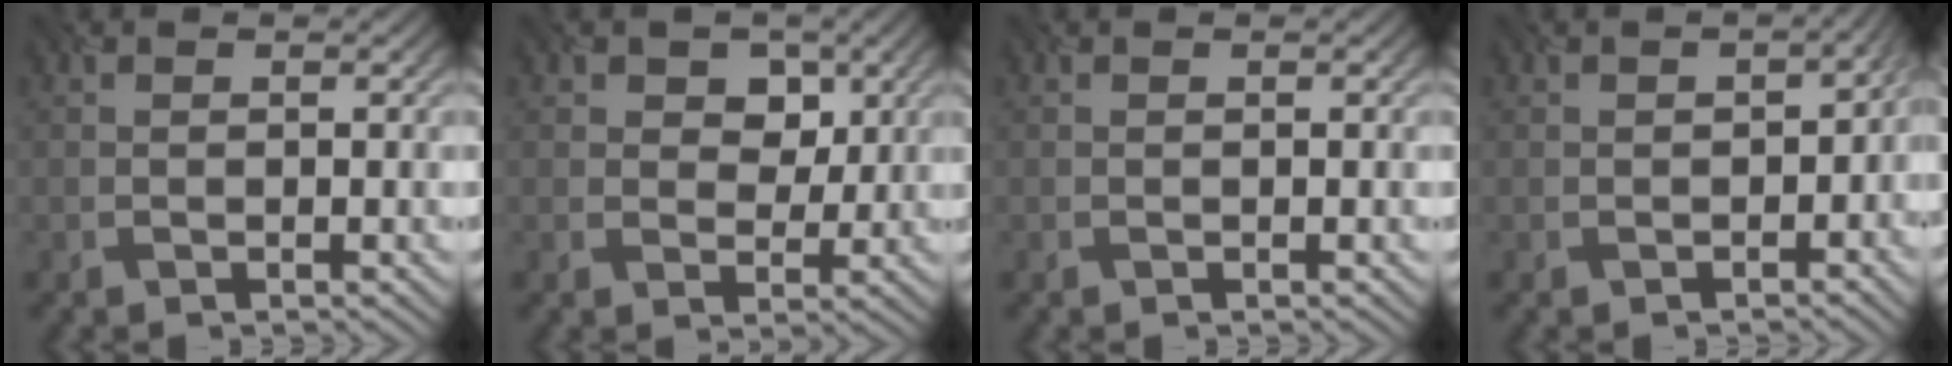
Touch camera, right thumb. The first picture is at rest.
{"total": 3.4, "force": [1.6, 2.8, 1.2], "torque": [-0.017, -0.004, 0.025]}
{"total": 0.0}
{"total": 3.9, "force": [-1.4, 2.7, 2.3], "torque": [-0.016, -0.012, -0.004]}